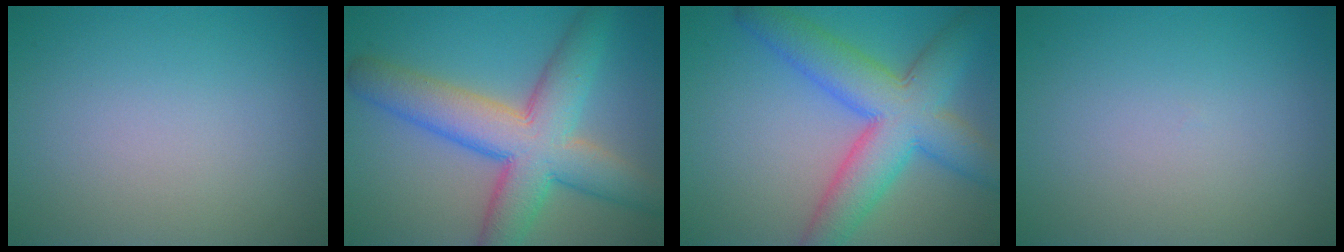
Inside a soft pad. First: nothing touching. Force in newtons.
{"total": 9.4, "press": 9.4, "slide": 0.5}
{"total": 8.8, "press": 8.8, "slide": 0.1}
{"total": 0.0}